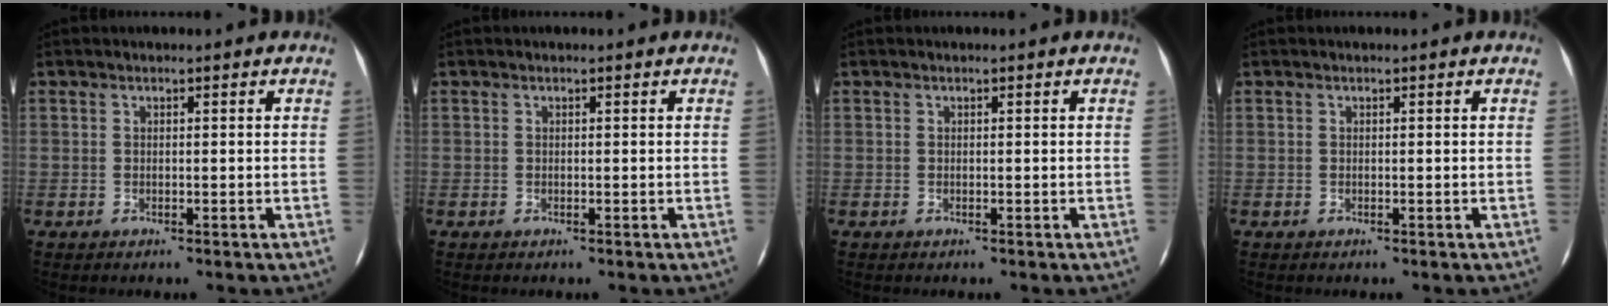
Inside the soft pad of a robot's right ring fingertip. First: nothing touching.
{"total": 0.0}
{"total": 0.0}
{"total": 0.0}